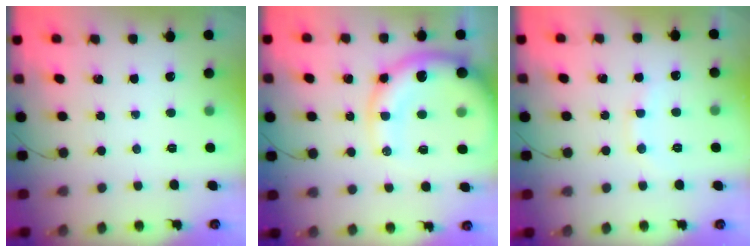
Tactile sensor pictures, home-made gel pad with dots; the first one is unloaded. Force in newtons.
{"total": 17.5, "press": 17.1, "slide": 3.8}
{"total": 6.9, "press": 6.7, "slide": 1.7}